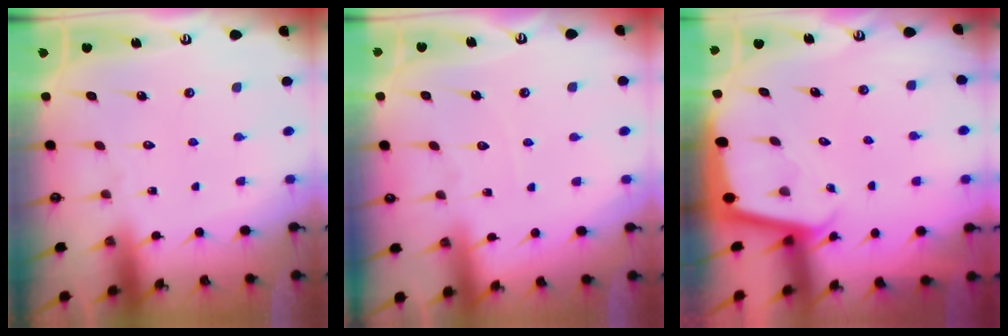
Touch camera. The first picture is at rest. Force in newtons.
{"total": 2.4, "press": 2.4, "slide": 0.4}
{"total": 1.9, "press": 1.9, "slide": 0.1}